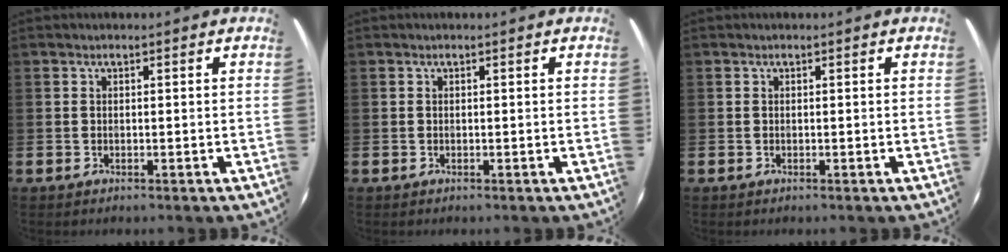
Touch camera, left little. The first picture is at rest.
{"total": 0.0}
{"total": 0.0}